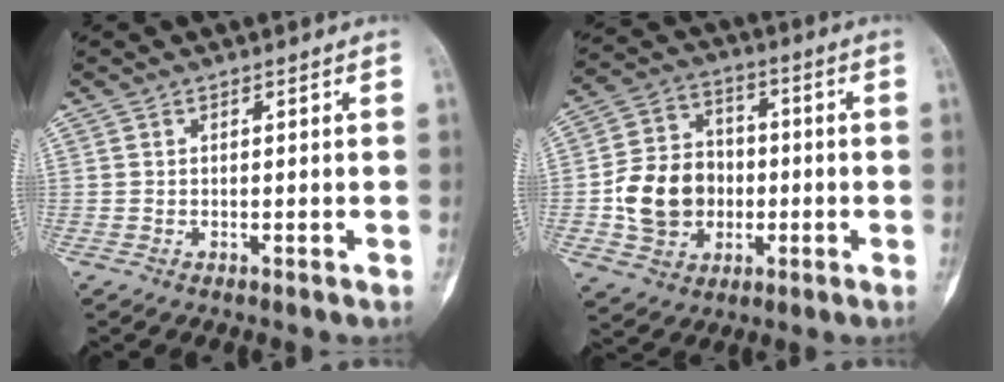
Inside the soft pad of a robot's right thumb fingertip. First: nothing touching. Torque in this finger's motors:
{"motor_torque": [1.00, 1.20, 0.71, -1.08, 0.02]}